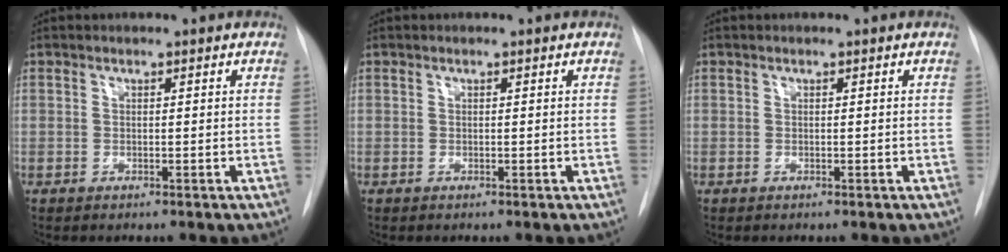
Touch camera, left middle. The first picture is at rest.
{"total": 0.0}
{"total": 0.0}